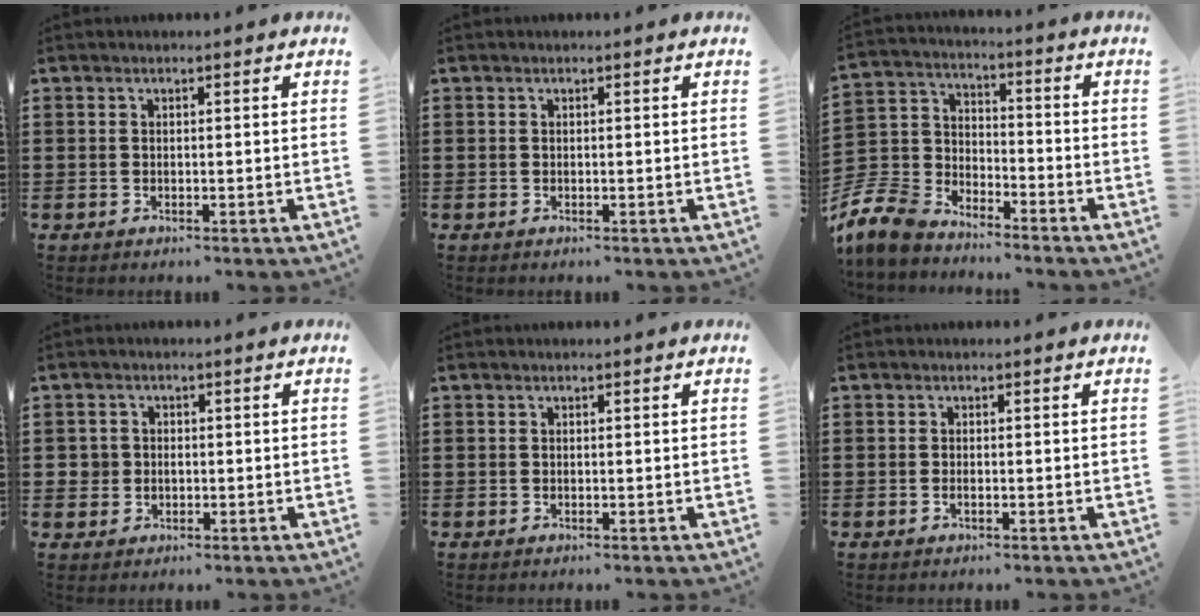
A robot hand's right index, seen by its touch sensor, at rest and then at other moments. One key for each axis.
{"total": 0.0}
{"total": 8.8, "fx": -7.8, "fy": 3.4, "fz": 2.2, "tx": -0.090, "ty": 0.005, "tz": -0.166}
{"total": 2.2, "fx": -0.2, "fy": 2.1, "fz": 0.5, "tx": -0.017, "ty": 0.008, "tz": -0.006}
{"total": 0.0}
{"total": 0.6, "fx": -0.3, "fy": 0.1, "fz": 0.5, "tx": -0.011, "ty": -0.004, "tz": -0.004}